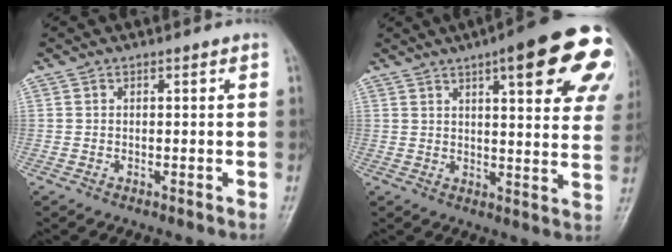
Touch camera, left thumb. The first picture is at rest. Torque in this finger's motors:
{"motor_torque": [2.58, 2.43, 1.93, -0.84, 0.10]}